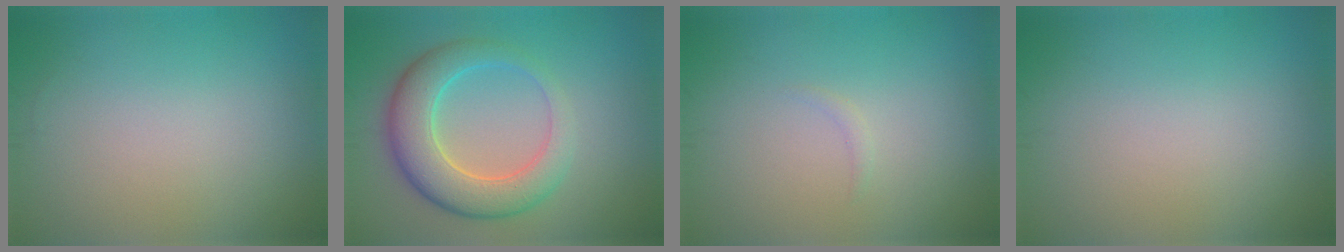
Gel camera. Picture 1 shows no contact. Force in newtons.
{"total": 6.7, "press": 6.7, "slide": 0.4}
{"total": 0.5, "press": 0.5, "slide": 0.1}
{"total": 0.0}